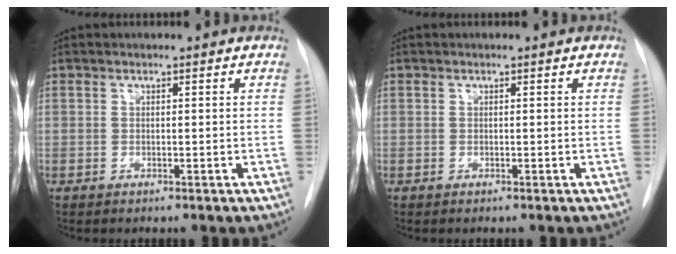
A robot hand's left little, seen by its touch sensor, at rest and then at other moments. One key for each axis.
{"total": 0.0}